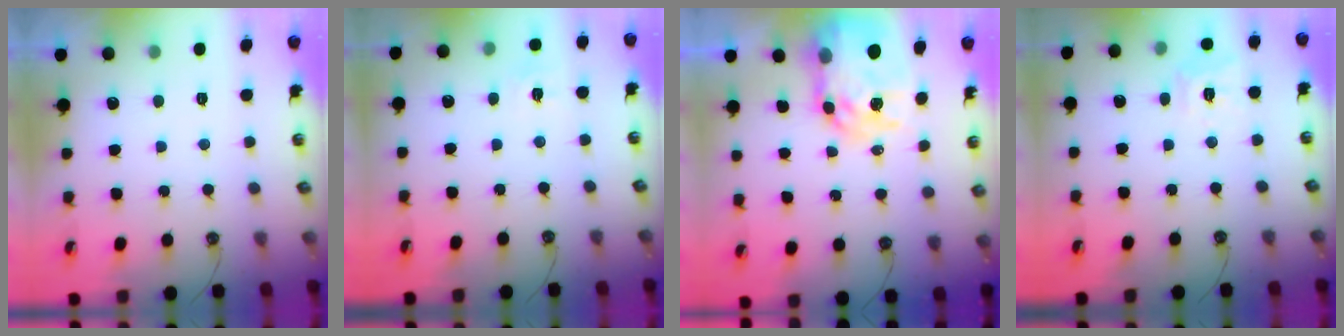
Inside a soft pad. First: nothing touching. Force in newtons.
{"total": 4.6, "press": 4.5, "slide": 0.6}
{"total": 12.4, "press": 12.4, "slide": 1.1}
{"total": 8.8, "press": 8.8, "slide": 0.8}